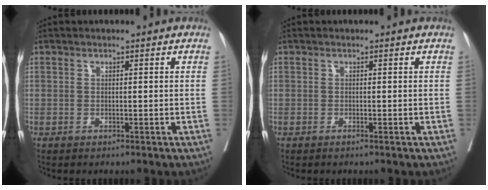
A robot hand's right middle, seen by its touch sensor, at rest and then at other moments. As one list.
[{"total": 0.0}]